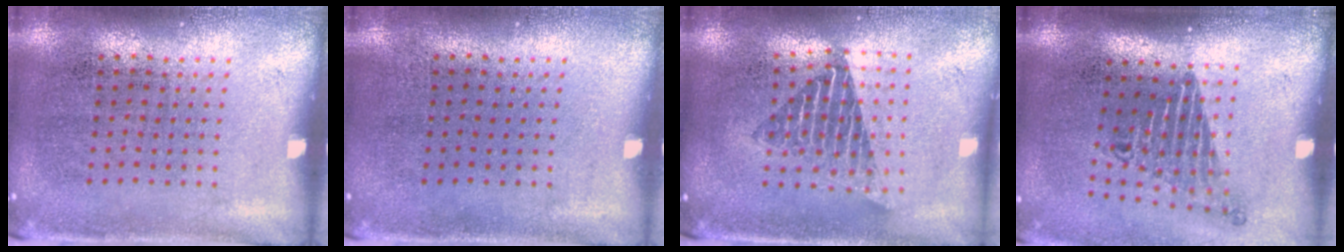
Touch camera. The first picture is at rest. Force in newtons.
{"total": 0.0}
{"total": 1.7, "press": 1.4, "slide": 1.0}
{"total": 1.7, "press": 1.2, "slide": 1.2}